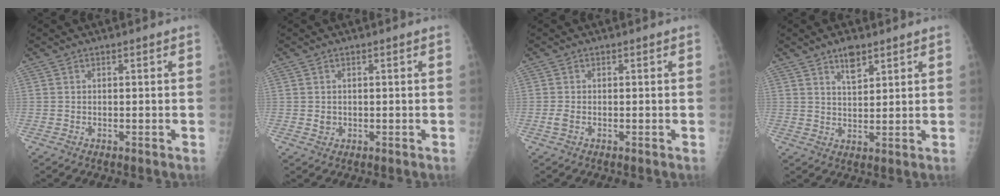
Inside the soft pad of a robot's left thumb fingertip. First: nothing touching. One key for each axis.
{"total": 1.4, "fx": 0.0, "fy": 1.3, "fz": 0.6, "tx": -0.006, "ty": 0.000, "tz": 0.005}
{"total": 1.6, "fx": -0.4, "fy": 1.0, "fz": 1.1, "tx": -0.029, "ty": -0.002, "tz": -0.010}
{"total": 4.8, "fx": 3.2, "fy": 2.0, "fz": 2.9, "tx": -0.037, "ty": -0.021, "tz": 0.056}